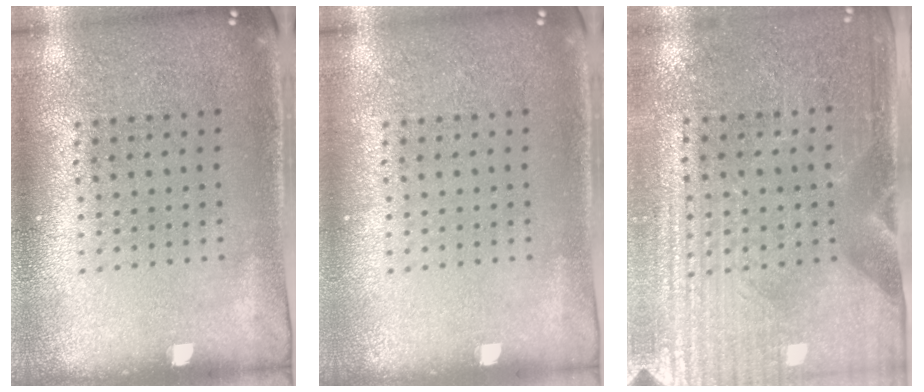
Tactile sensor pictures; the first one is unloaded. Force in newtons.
{"total": 0.0}
{"total": 3.6, "press": 3.4, "slide": 1.4}